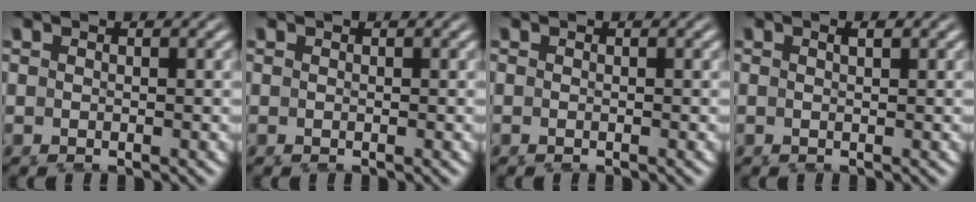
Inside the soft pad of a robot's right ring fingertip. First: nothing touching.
{"total": 0.0}
{"total": 0.0}
{"total": 0.6, "force": [0.1, -0.2, 0.5], "torque": [-0.007, 0.001, 0.003]}